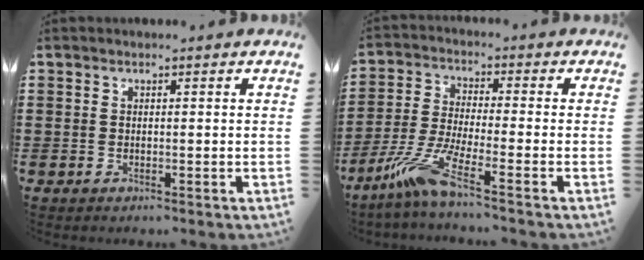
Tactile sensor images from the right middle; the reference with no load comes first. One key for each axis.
{"total": 7.9, "fx": -5.1, "fy": 0.3, "fz": 6.1, "tx": -0.145, "ty": -0.022, "tz": -0.103}